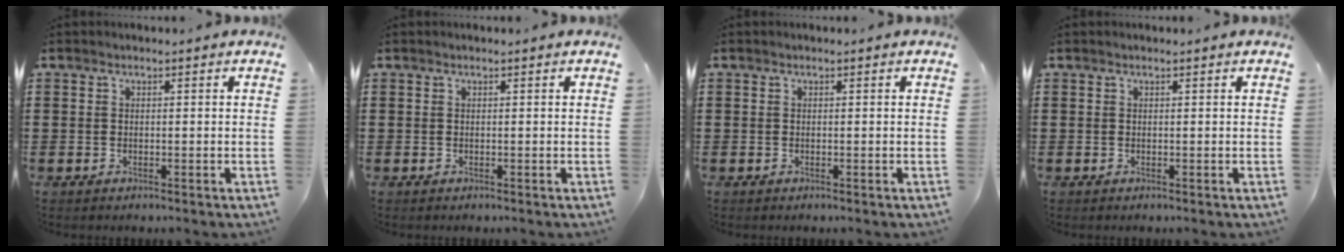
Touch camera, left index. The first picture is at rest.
{"total": 0.0}
{"total": 0.0}
{"total": 0.0}